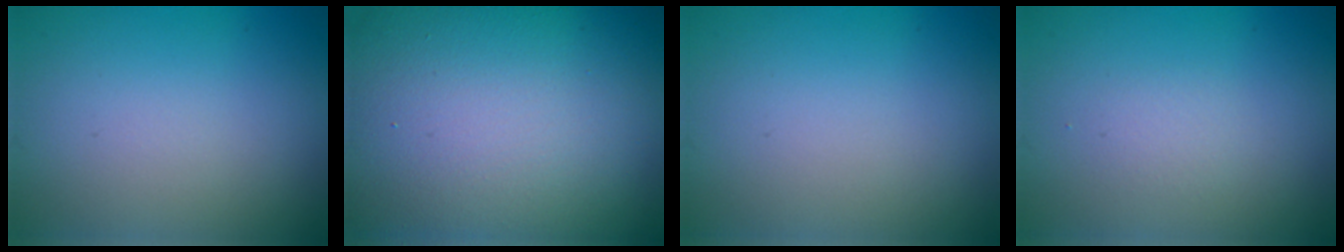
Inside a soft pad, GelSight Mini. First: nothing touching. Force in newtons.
{"total": 25.8, "press": 25.8, "slide": 1.0}
{"total": 0.0}
{"total": 1.0, "press": 1.0, "slide": 0.1}